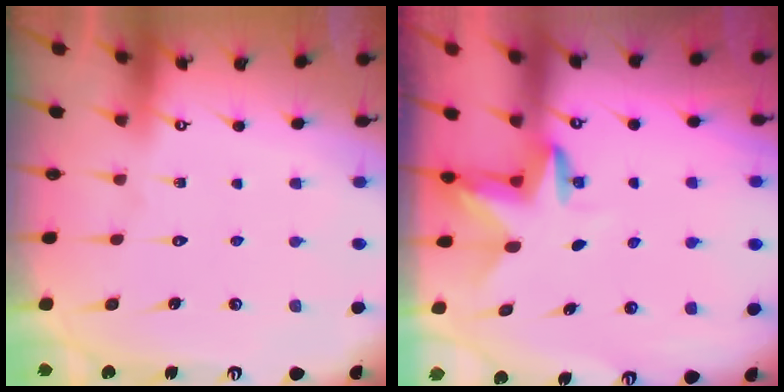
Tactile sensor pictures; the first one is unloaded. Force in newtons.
{"total": 3.2, "press": 3.2, "slide": 0.2}